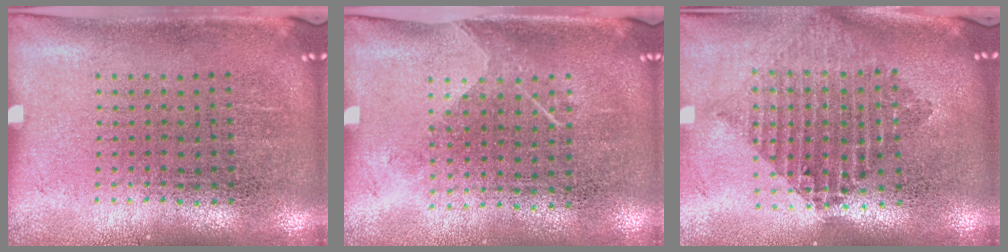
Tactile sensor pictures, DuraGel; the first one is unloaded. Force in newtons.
{"total": 1.2, "press": 0.9, "slide": 0.8}
{"total": 2.1, "press": 1.7, "slide": 1.2}